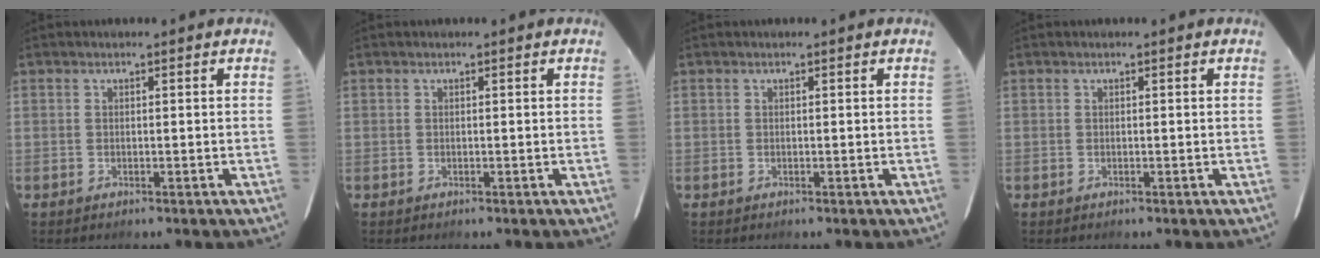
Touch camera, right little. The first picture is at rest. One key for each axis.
{"total": 0.0}
{"total": 0.0}
{"total": 0.0}